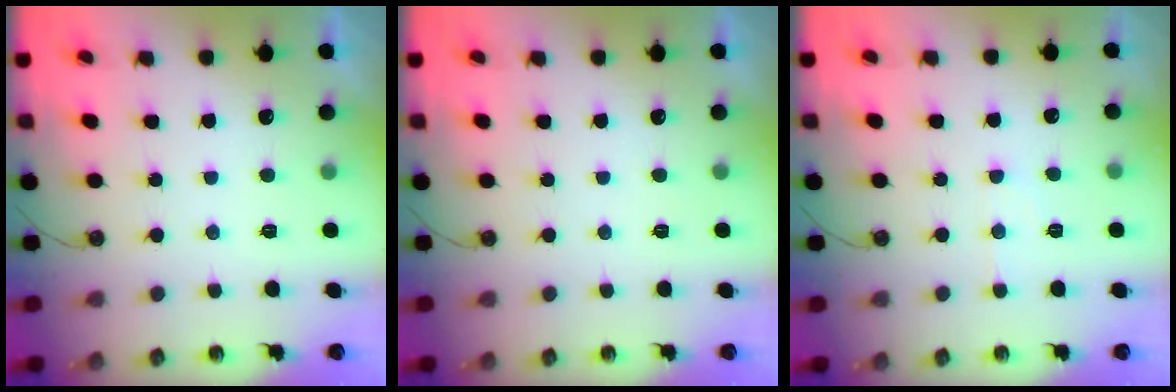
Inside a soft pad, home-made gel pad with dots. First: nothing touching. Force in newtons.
{"total": 0.0}
{"total": 5.5, "press": 5.5, "slide": 0.7}